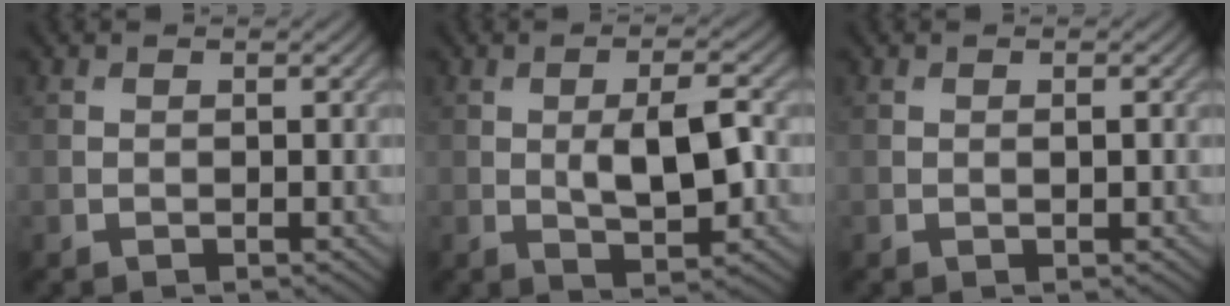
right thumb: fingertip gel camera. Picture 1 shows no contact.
{"total": 6.5, "force": [-0.2, 2.3, 6.0], "torque": [-0.103, 0.001, -0.002]}
{"total": 0.6, "force": [0.0, 0.1, 0.6], "torque": [-0.009, -0.002, 0.000]}